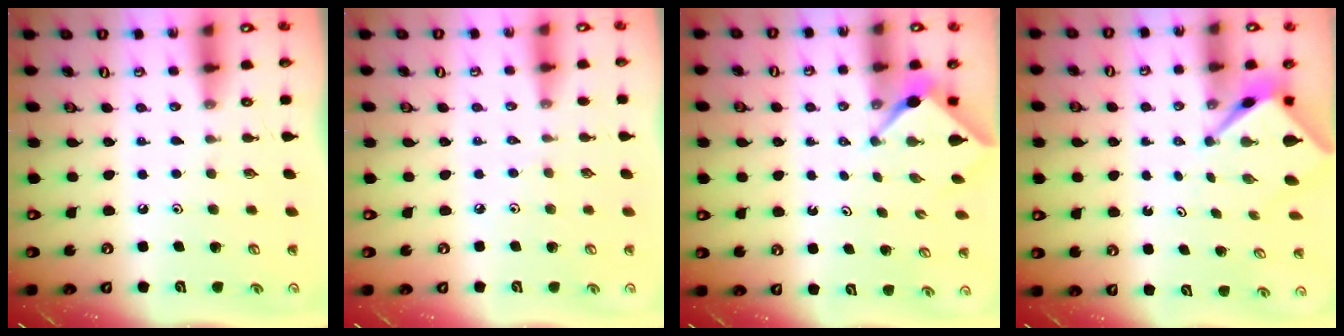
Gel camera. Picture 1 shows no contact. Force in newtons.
{"total": 2.1, "press": 2.1, "slide": 0.5}
{"total": 2.5, "press": 2.5, "slide": 0.3}
{"total": 3.2, "press": 3.2, "slide": 0.2}